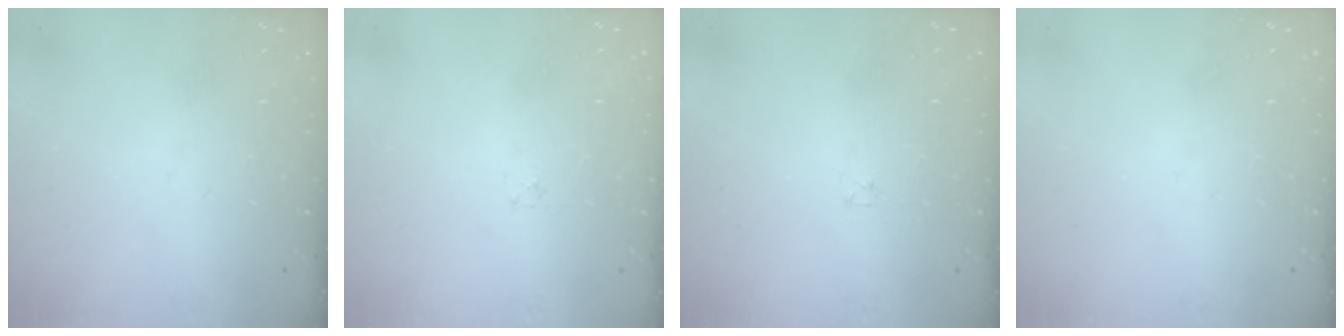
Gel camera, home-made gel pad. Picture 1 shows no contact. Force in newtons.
{"total": 0.8, "press": 0.8, "slide": 0.2}
{"total": 1.2, "press": 1.2, "slide": 0.2}
{"total": 0.0}